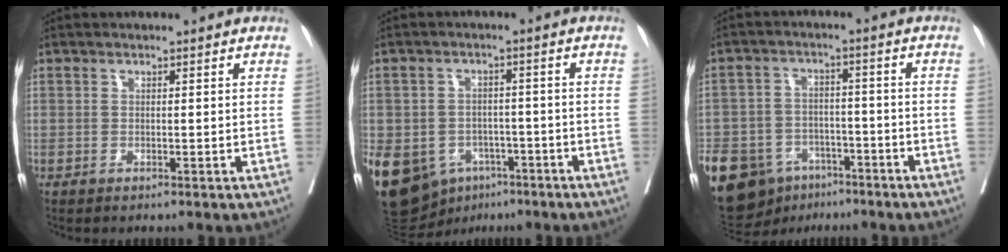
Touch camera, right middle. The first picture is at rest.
{"total": 19.9, "force": [-9.2, 15.0, 9.3], "torque": [-0.256, -0.004, -0.127]}
{"total": 22.4, "force": [-12.6, 15.4, 10.4], "torque": [-0.305, -0.012, -0.195]}